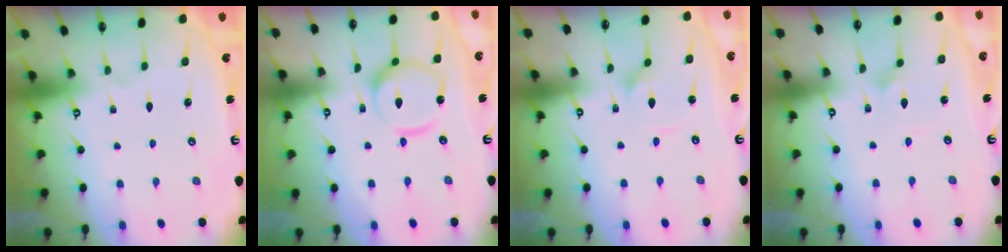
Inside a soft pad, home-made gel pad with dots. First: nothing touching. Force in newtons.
{"total": 13.0, "press": 12.9, "slide": 1.5}
{"total": 2.0, "press": 2.0, "slide": 0.3}
{"total": 2.3, "press": 2.3, "slide": 0.1}